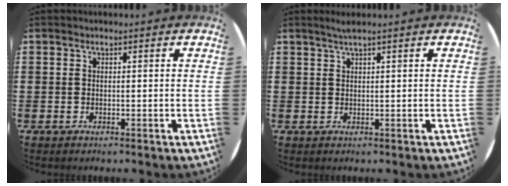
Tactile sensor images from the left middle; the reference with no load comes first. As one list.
[{"total": 1.4, "force": [1.0, -0.1, 0.9], "torque": [-0.017, 0.003, 0.017]}]